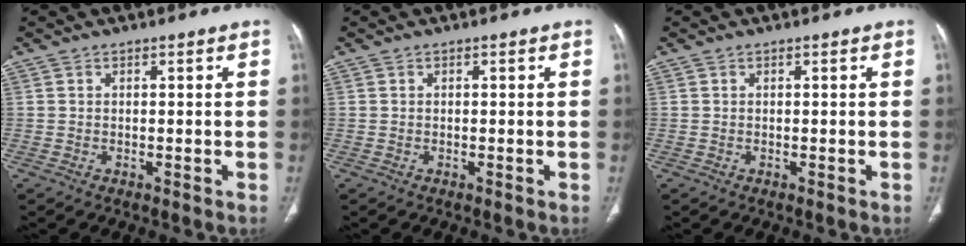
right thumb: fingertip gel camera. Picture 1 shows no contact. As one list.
[{"total": 0.0}, {"total": 0.0}]